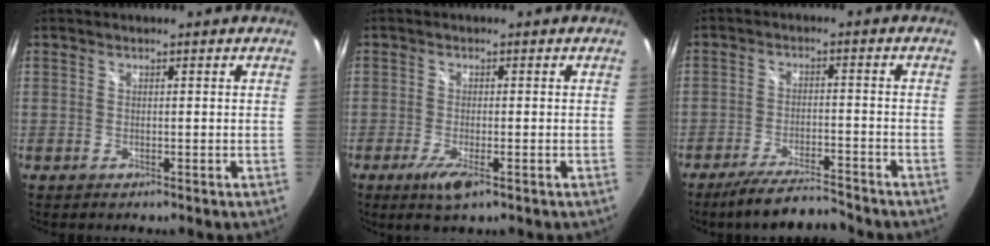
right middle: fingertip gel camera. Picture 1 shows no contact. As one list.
[{"total": 4.7, "force": [-2.6, 1.0, 3.8], "torque": [-0.083, -0.016, -0.046]}, {"total": 9.3, "force": [-8.4, 0.8, 3.9], "torque": [-0.089, -0.005, -0.141]}]